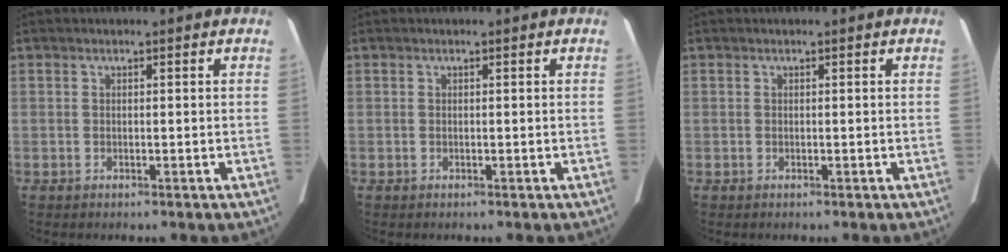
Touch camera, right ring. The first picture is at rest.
{"total": 0.0}
{"total": 0.0}